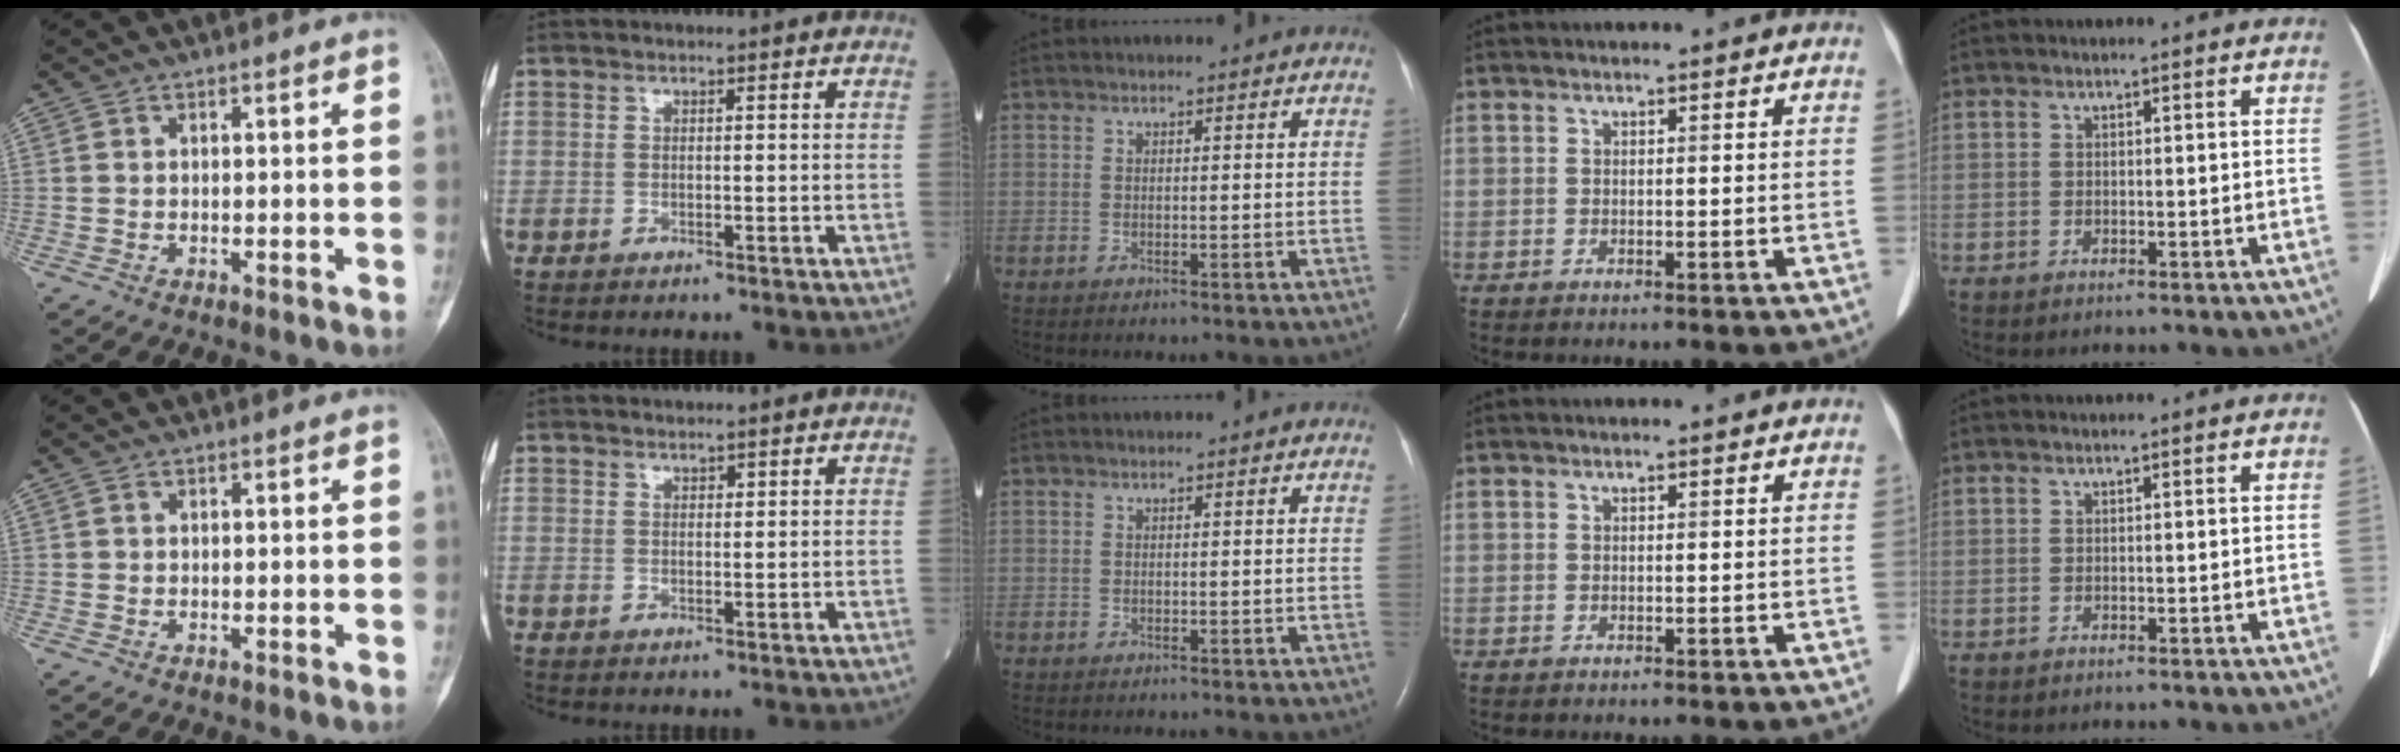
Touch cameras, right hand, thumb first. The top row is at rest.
{"index": {"total": 0.8, "force": [0.6, 0.4, 0.3], "torque": [-0.005, 0.001, 0.010]}}